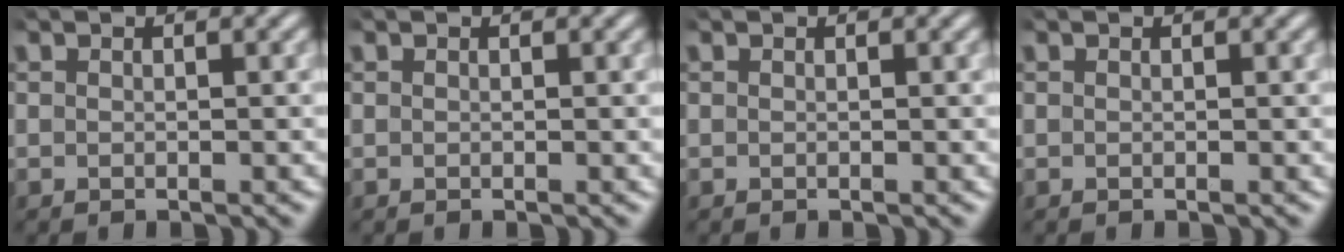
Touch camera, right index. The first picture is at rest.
{"total": 0.0}
{"total": 0.0}
{"total": 0.0}